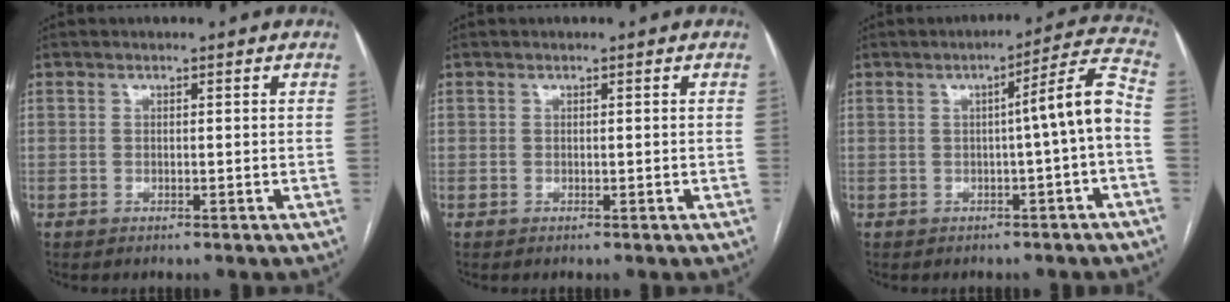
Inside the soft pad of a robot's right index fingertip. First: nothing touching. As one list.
[{"total": 0.0}, {"total": 7.3, "force": [-1.1, -0.8, 7.2], "torque": [-0.093, 0.018, -0.017]}]